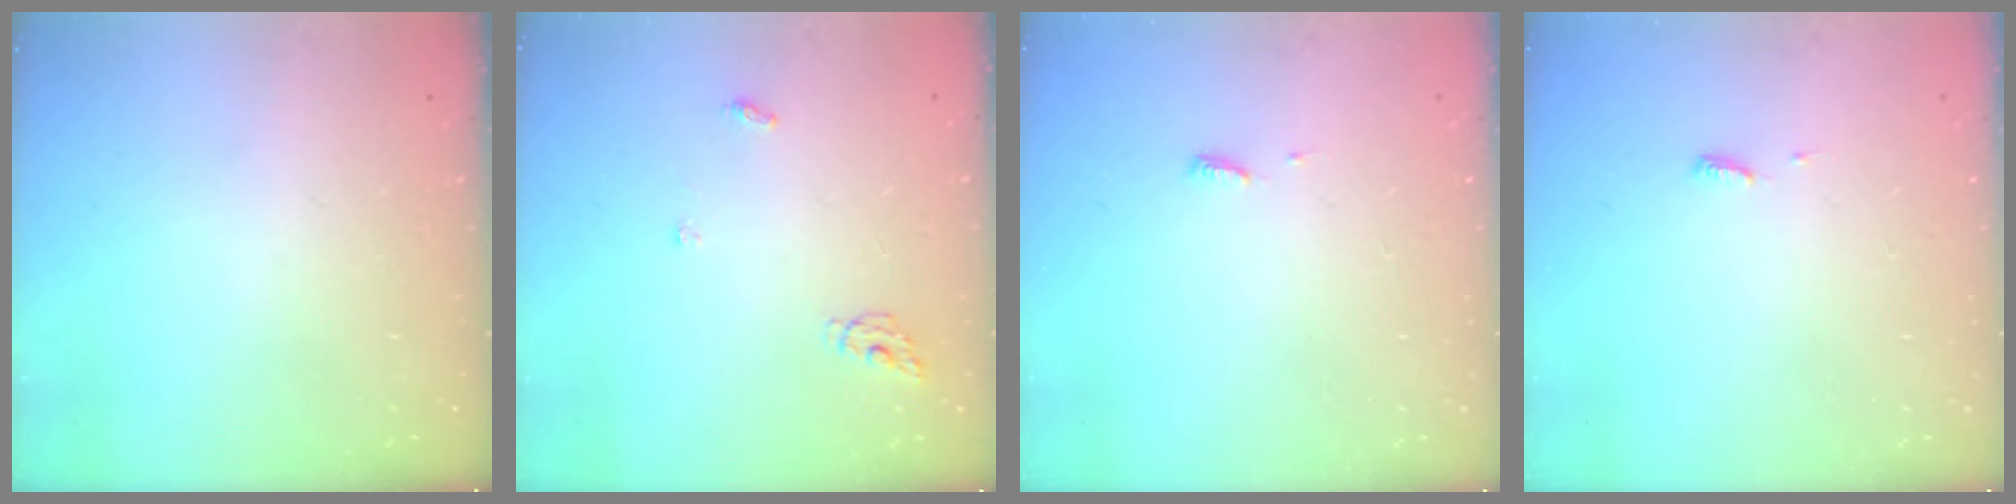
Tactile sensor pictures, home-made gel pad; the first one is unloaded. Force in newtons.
{"total": 5.0, "press": 5.0, "slide": 0.3}
{"total": 3.9, "press": 3.9, "slide": 0.5}
{"total": 3.9, "press": 3.9, "slide": 0.5}